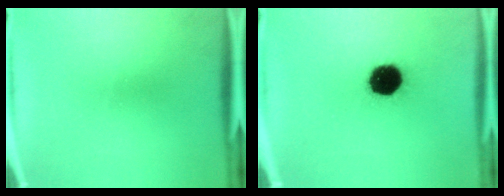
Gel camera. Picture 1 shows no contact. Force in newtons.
{"total": 14.0}